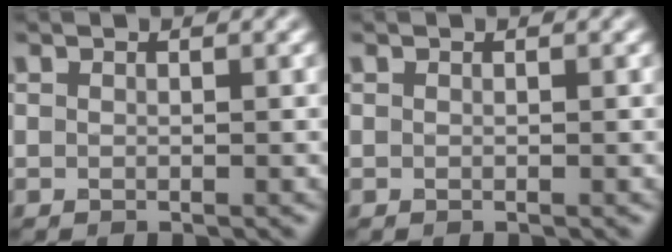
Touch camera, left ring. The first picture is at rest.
{"total": 0.0}